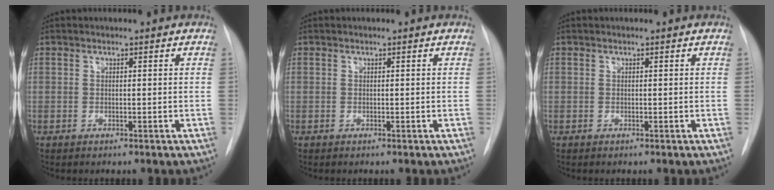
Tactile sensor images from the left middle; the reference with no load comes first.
{"total": 0.0}
{"total": 0.0}